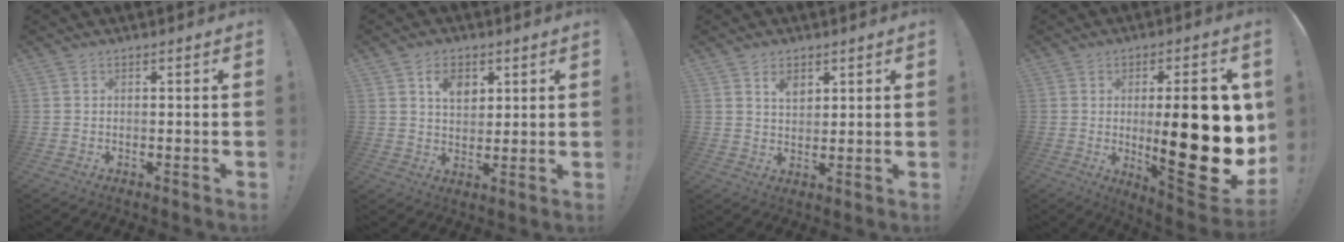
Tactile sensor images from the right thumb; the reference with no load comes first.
{"total": 6.5, "force": [3.2, 4.6, 3.4], "torque": [-0.042, -0.013, 0.055]}
{"total": 3.9, "force": [2.5, 2.5, 1.5], "torque": [-0.016, -0.012, 0.044]}
{"total": 27.1, "force": [-0.4, 9.1, 25.5], "torque": [-0.370, -0.025, 0.005]}